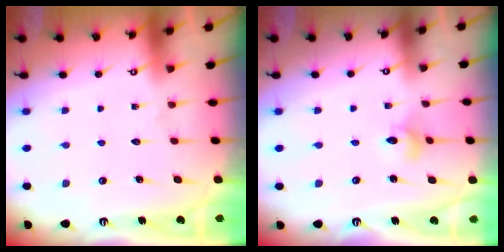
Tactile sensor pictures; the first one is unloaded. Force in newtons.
{"total": 3.3, "press": 3.3, "slide": 0.3}